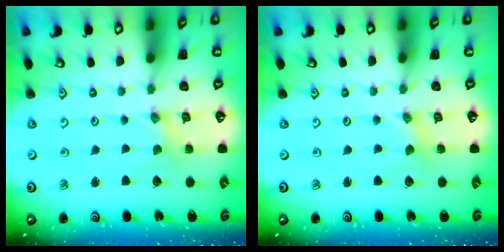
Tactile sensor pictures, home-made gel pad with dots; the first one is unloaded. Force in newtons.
{"total": 0.8, "press": 0.8, "slide": 0.2}